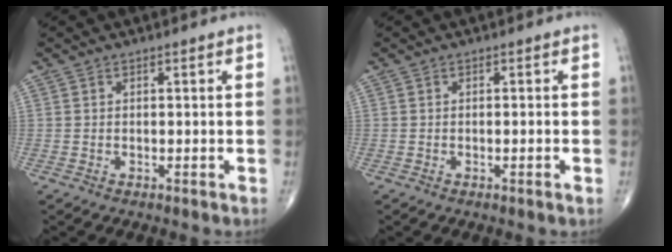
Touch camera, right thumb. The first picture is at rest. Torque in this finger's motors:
{"motor_torque": [-0.22, 0.07, -0.15, 0.14, 0.04]}